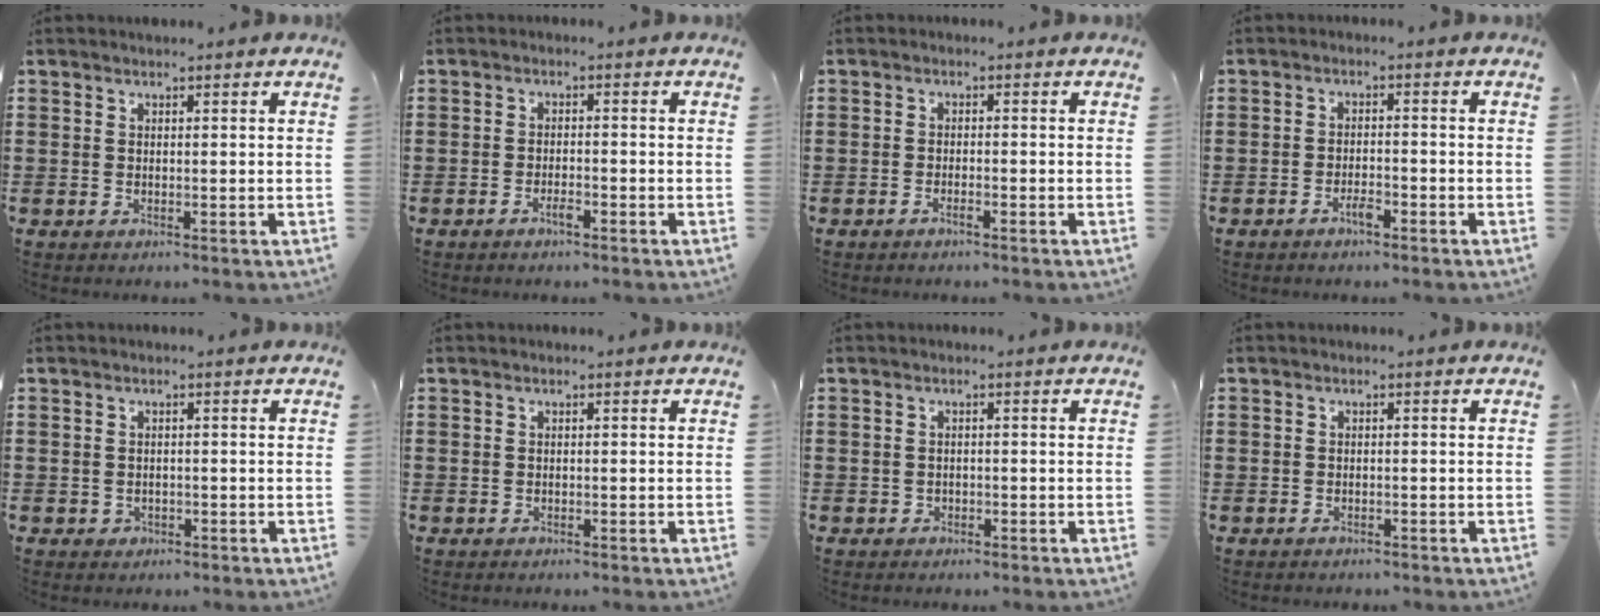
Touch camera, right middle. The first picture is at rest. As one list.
[{"total": 1.9, "force": [-1.3, 0.4, 1.3], "torque": [-0.025, 0.000, -0.025]}, {"total": 1.2, "force": [-0.9, 0.1, 0.8], "torque": [-0.016, -0.002, -0.016]}, {"total": 2.4, "force": [-1.7, 0.5, 1.5], "torque": [-0.028, 0.002, -0.031]}, {"total": 0.8, "force": [-0.3, 0.6, 0.3], "torque": [-0.007, 0.002, -0.007]}, {"total": 0.0}, {"total": 0.7, "force": [-0.4, 0.5, 0.2], "torque": [-0.006, 0.001, -0.008]}, {"total": 0.9, "force": [-0.8, 0.5, 0.0], "torque": [-0.001, 0.003, -0.017]}]